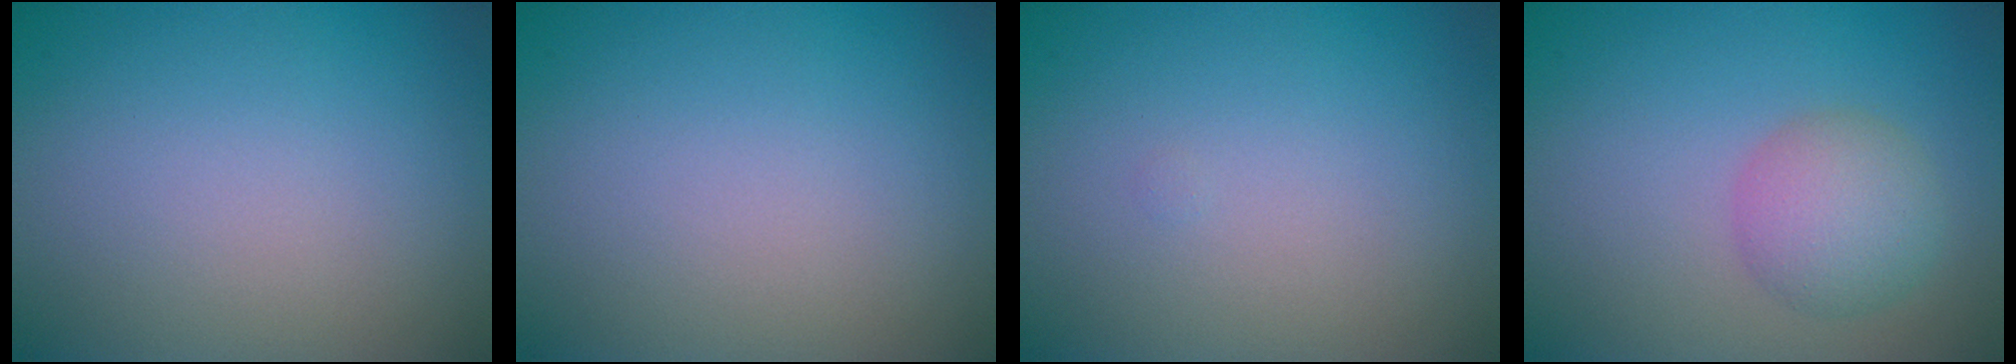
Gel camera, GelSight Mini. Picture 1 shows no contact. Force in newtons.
{"total": 0.0}
{"total": 0.0}
{"total": 3.5, "press": 3.5, "slide": 0.1}